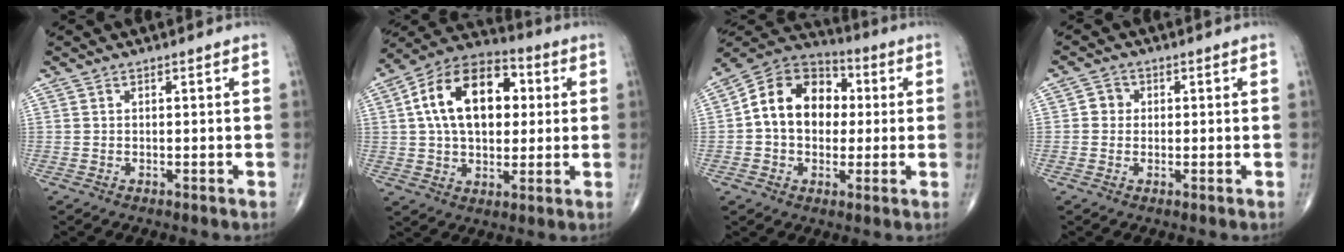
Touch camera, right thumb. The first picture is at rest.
{"total": 18.8, "force": [3.6, 11.8, 14.2], "torque": [-0.206, 0.016, 0.052]}
{"total": 14.9, "force": [1.2, 11.2, 9.8], "torque": [-0.125, 0.031, 0.009]}
{"total": 2.5, "force": [0.1, 2.3, 0.8], "torque": [0.003, 0.006, -0.004]}